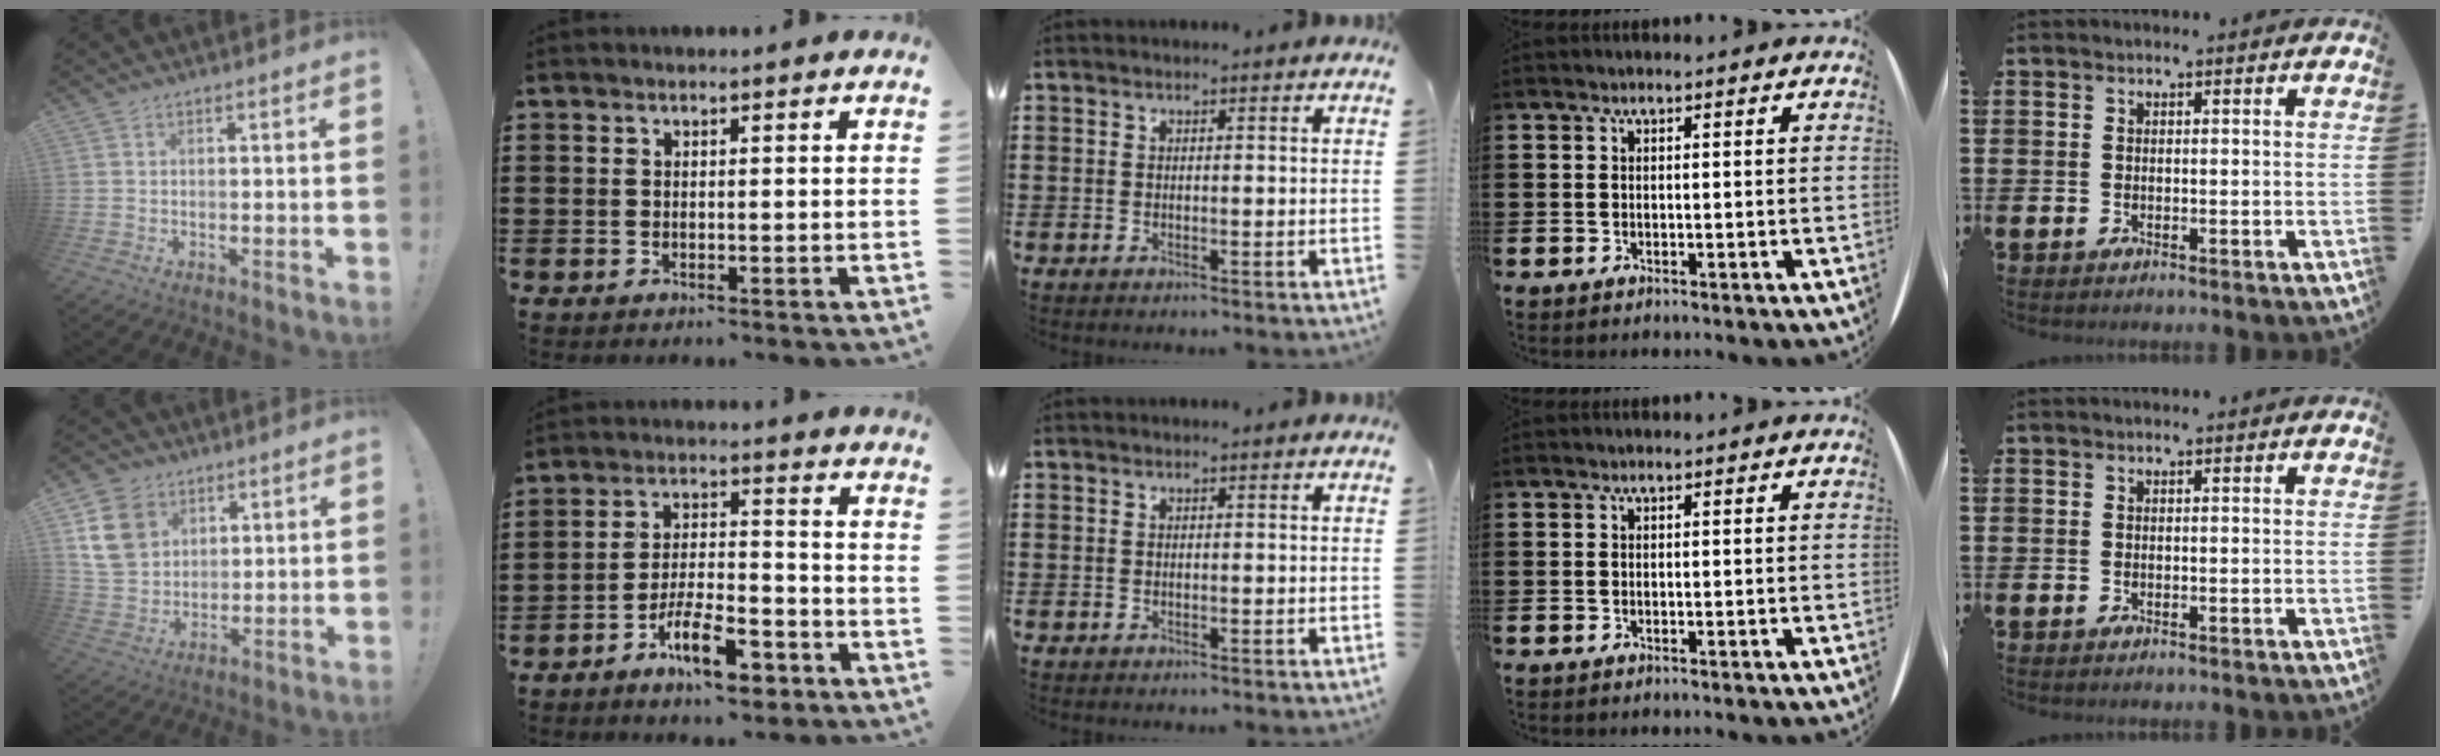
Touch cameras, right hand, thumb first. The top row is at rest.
{"thumb": {"total": 12.3, "force": [5.5, 9.7, 5.3], "torque": [-0.088, -0.019, 0.112]}, "index": {"total": 9.5, "force": [-5.9, 3.0, 6.7], "torque": [-0.124, 0.014, -0.107]}}